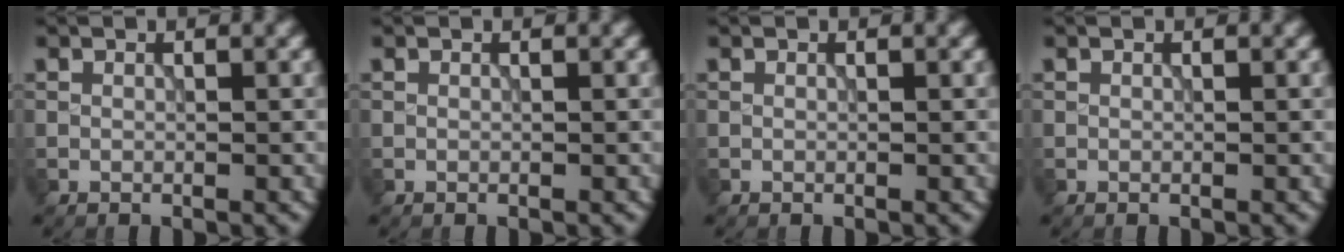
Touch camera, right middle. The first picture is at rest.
{"total": 0.0}
{"total": 0.0}
{"total": 0.0}